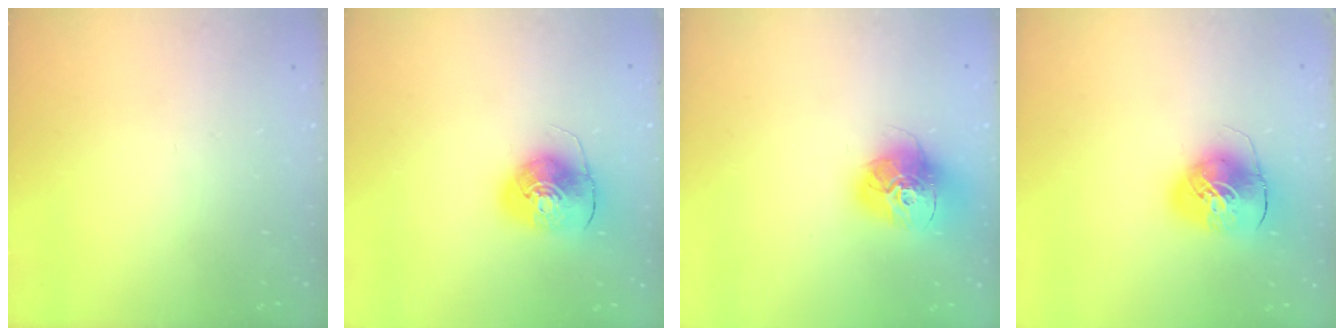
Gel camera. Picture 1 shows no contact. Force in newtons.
{"total": 9.2, "press": 9.0, "slide": 1.5}
{"total": 15.7, "press": 15.7, "slide": 1.4}
{"total": 10.4, "press": 10.2, "slide": 1.8}